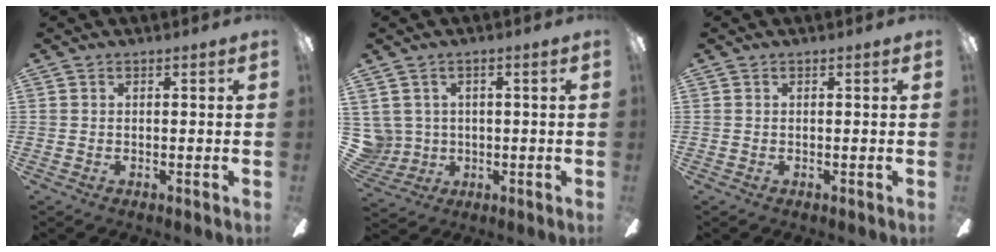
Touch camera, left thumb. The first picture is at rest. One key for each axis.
{"total": 5.2, "fx": 1.1, "fy": 5.0, "fz": 0.6, "tx": -0.036, "ty": 0.000, "tz": 0.023}
{"total": 0.0}